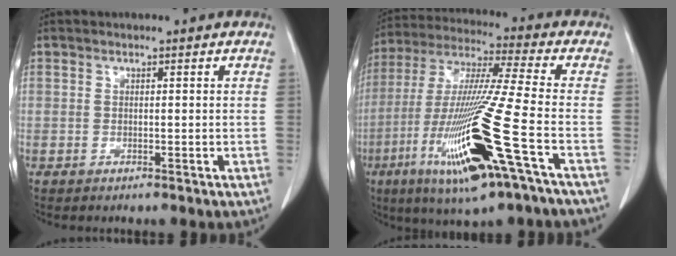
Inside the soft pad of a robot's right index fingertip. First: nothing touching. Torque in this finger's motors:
{"motor_torque": [2.14, 0.00, 0.56, 0.21]}